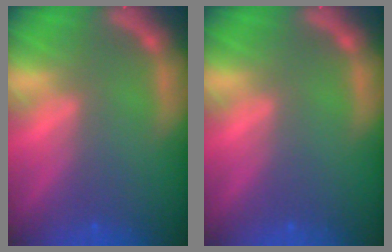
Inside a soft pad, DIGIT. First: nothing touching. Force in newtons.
{"total": 0.0}